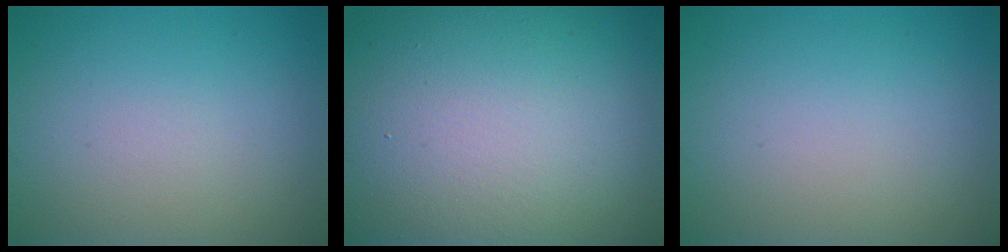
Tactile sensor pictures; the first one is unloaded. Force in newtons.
{"total": 23.2, "press": 23.2, "slide": 1.1}
{"total": 0.0}